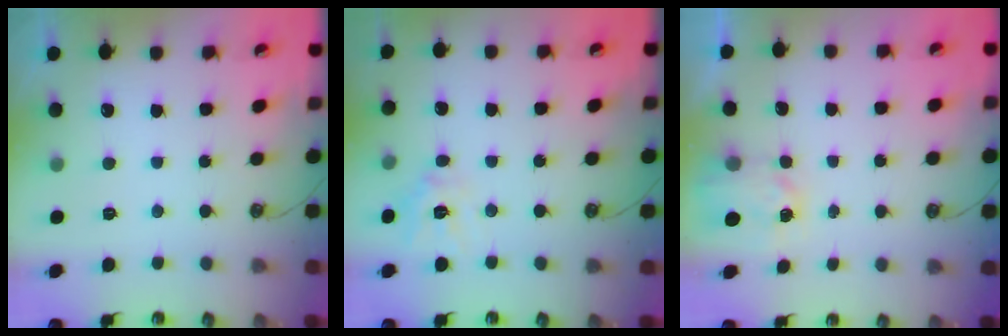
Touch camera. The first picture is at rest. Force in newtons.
{"total": 10.7, "press": 10.7, "slide": 0.8}
{"total": 3.0, "press": 3.0, "slide": 0.4}